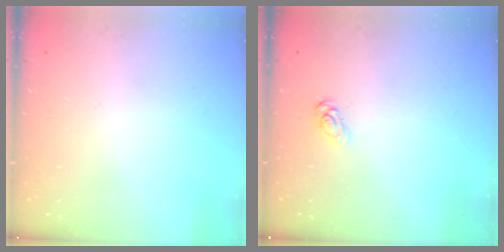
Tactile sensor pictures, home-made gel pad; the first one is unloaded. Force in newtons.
{"total": 3.0, "press": 3.0, "slide": 0.2}